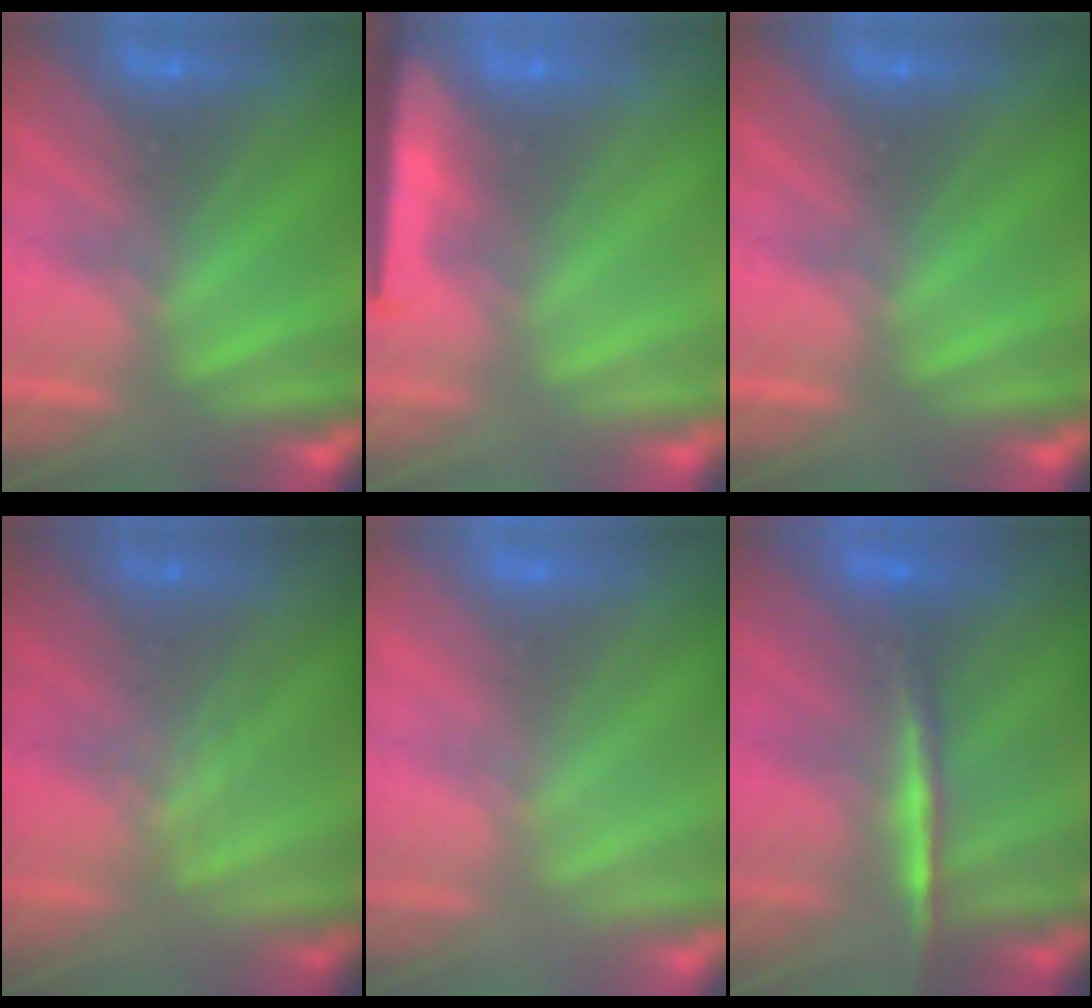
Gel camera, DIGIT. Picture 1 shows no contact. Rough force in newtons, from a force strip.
{"total": 9.0}
{"total": 0.0}
{"total": 2.4}
{"total": 2.6}
{"total": 2.0}